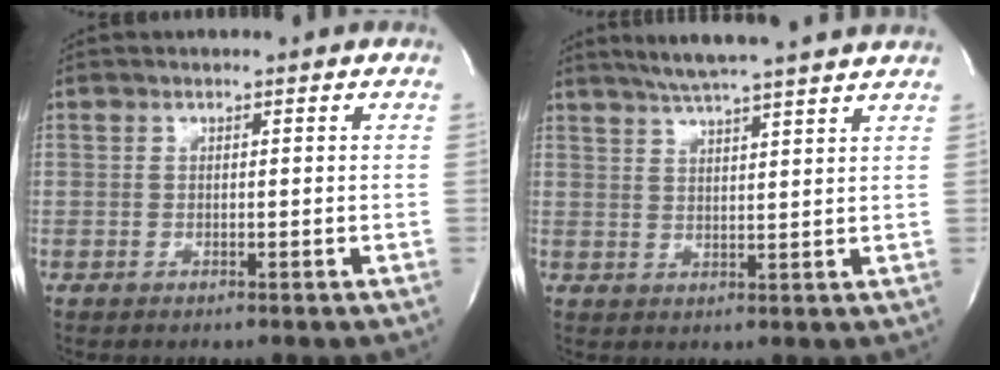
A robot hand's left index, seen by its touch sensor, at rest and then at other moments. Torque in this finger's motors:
{"motor_torque": [0.06, -0.42, 0.15, 0.05]}